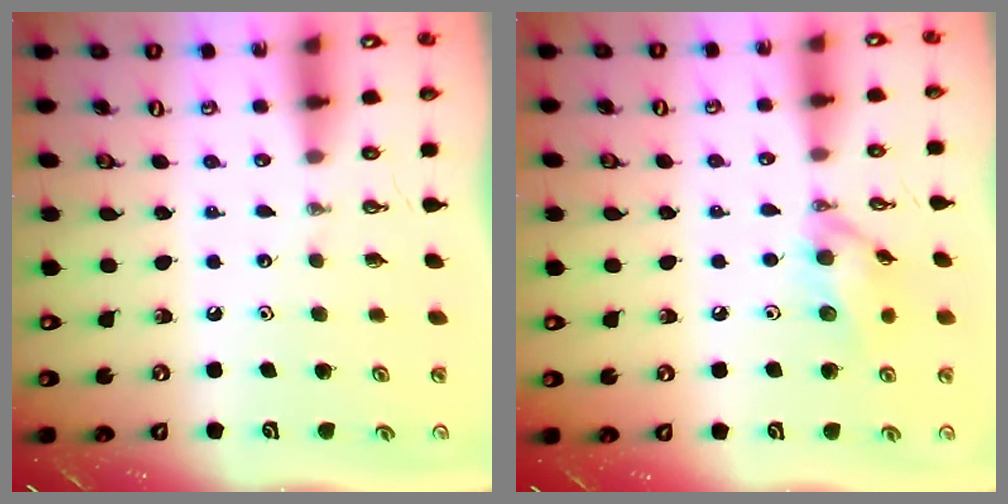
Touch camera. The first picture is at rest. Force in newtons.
{"total": 10.6, "press": 10.5, "slide": 1.3}